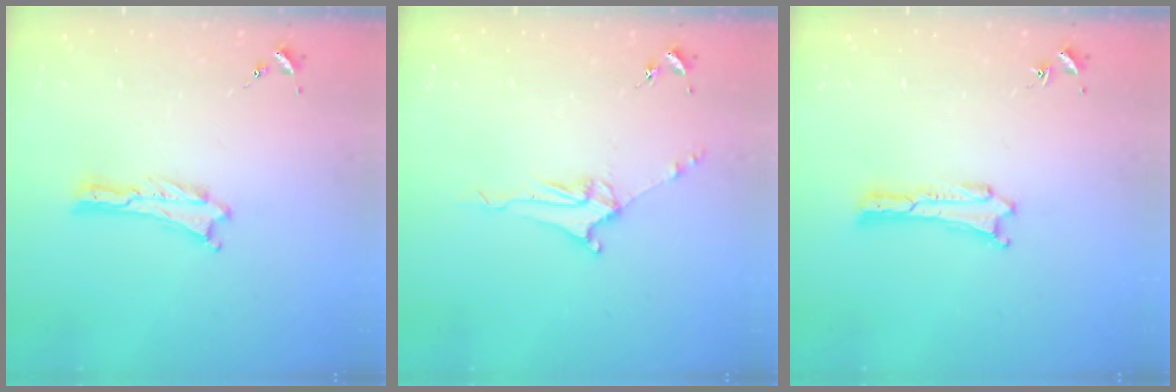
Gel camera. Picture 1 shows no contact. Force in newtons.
{"total": 5.1, "press": 5.1, "slide": 0.6}
{"total": 0.0}